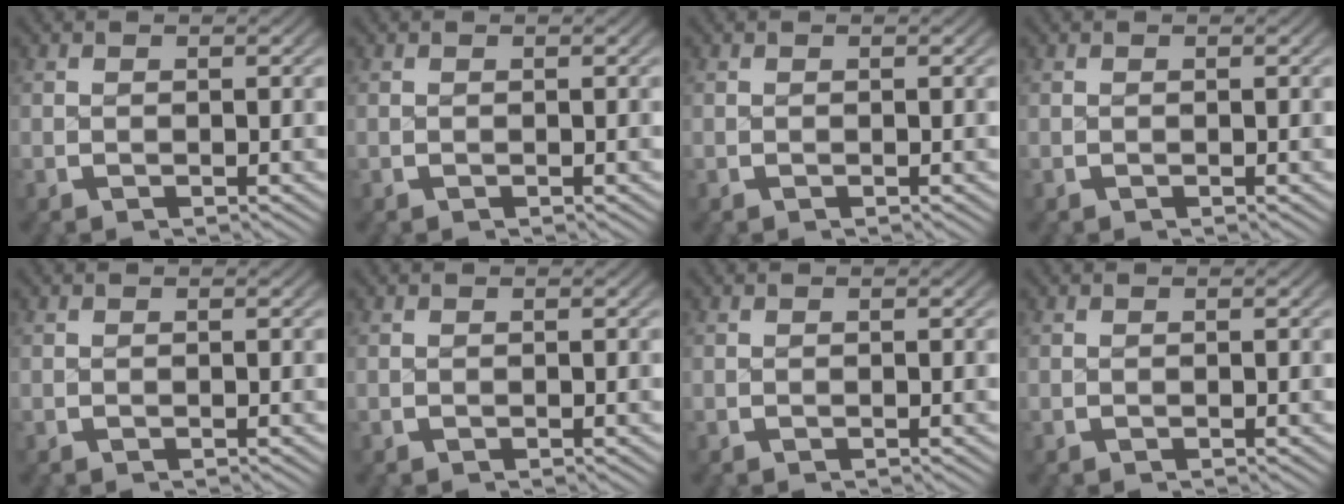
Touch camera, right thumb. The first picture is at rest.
{"total": 0.0}
{"total": 0.0}
{"total": 0.0}
{"total": 0.0}
{"total": 0.0}
{"total": 0.0}
{"total": 0.0}